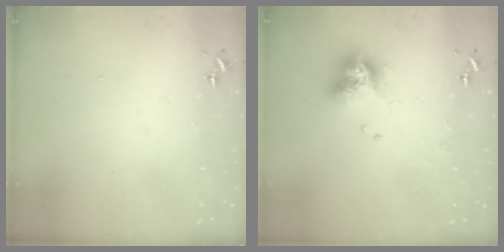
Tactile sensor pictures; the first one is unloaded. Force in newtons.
{"total": 11.2, "press": 11.1, "slide": 1.1}